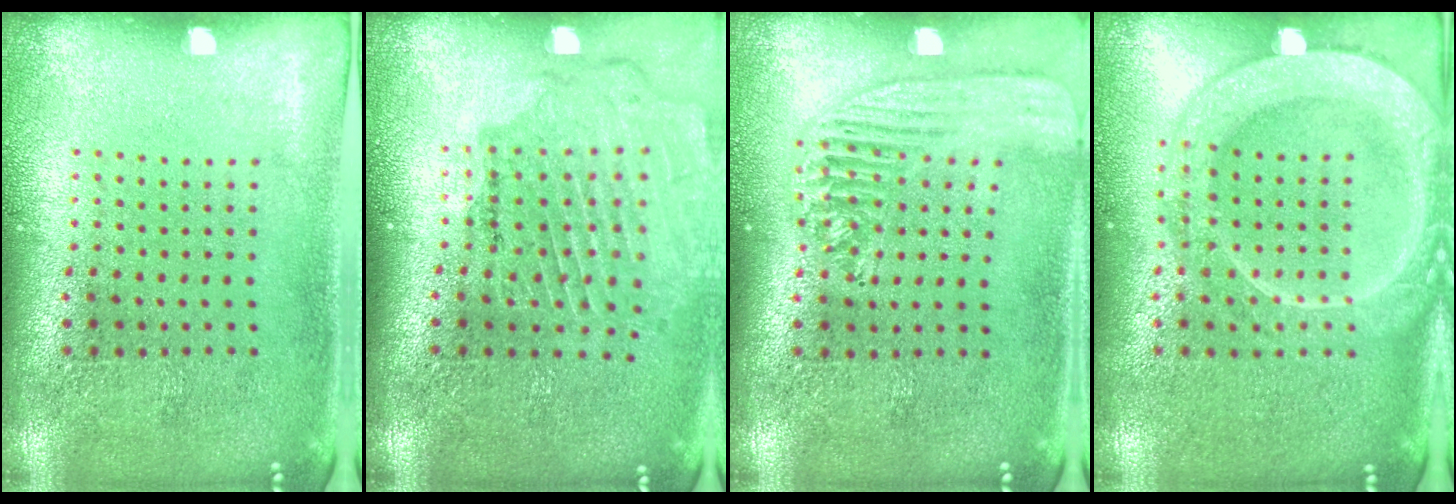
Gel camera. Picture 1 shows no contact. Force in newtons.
{"total": 1.6, "press": 1.6, "slide": 0.0}
{"total": 1.7, "press": 1.5, "slide": 0.7}
{"total": 2.2, "press": 2.2, "slide": 0.3}